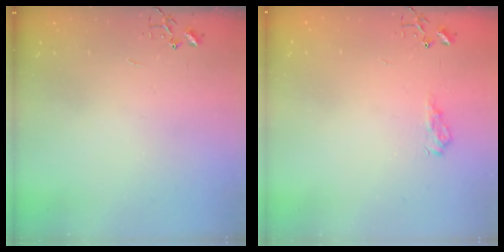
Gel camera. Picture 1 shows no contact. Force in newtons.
{"total": 8.2, "press": 8.2, "slide": 0.9}